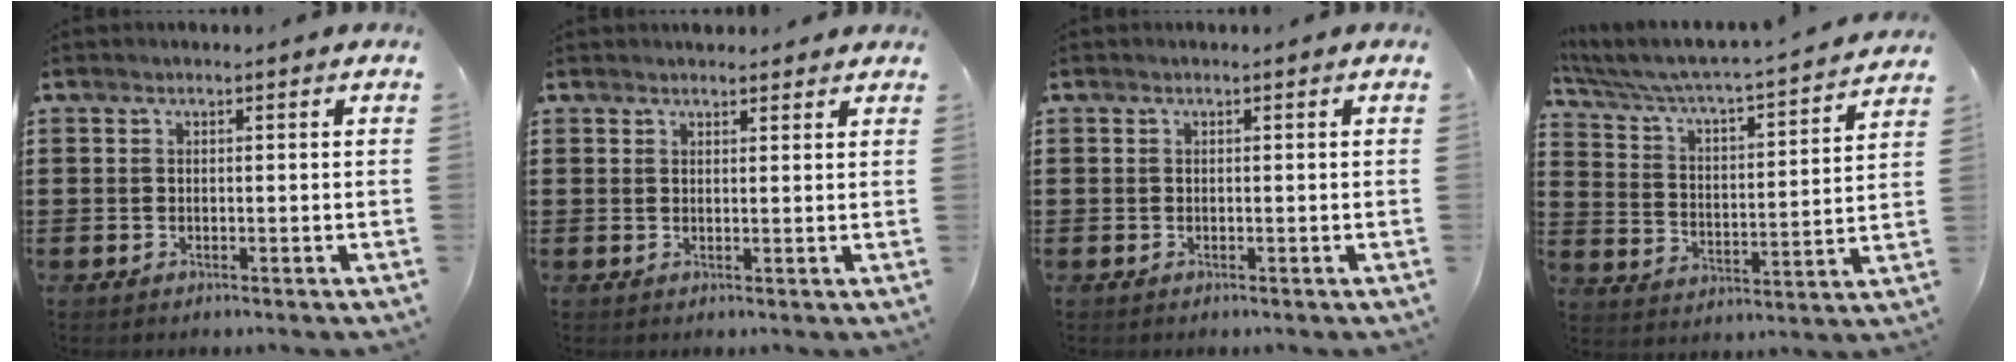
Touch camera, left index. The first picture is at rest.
{"total": 1.7, "force": [1.7, 0.4, 0.1], "torque": [0.003, -0.001, 0.031]}
{"total": 0.0}
{"total": 3.4, "force": [3.2, 0.0, 1.2], "torque": [-0.047, -0.040, 0.041]}